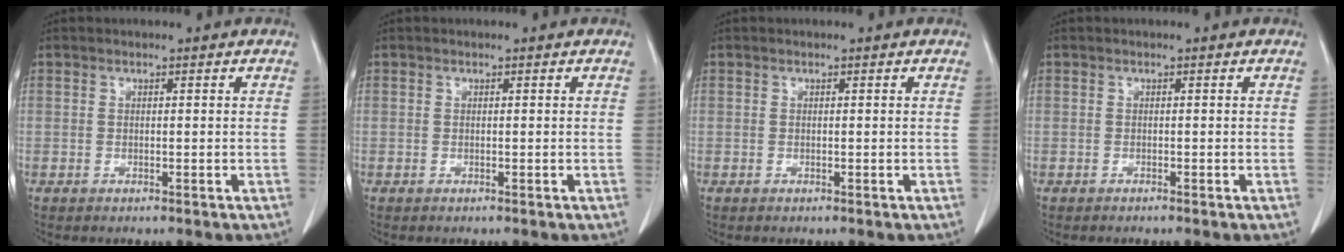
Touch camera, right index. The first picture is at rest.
{"total": 0.0}
{"total": 0.0}
{"total": 0.0}